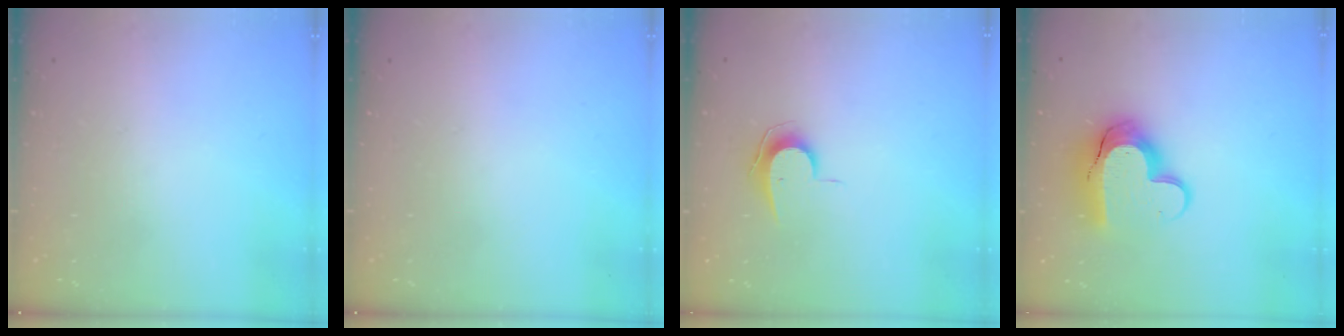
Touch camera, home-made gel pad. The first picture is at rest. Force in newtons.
{"total": 0.0}
{"total": 7.7, "press": 7.6, "slide": 0.4}
{"total": 14.0, "press": 13.9, "slide": 0.7}